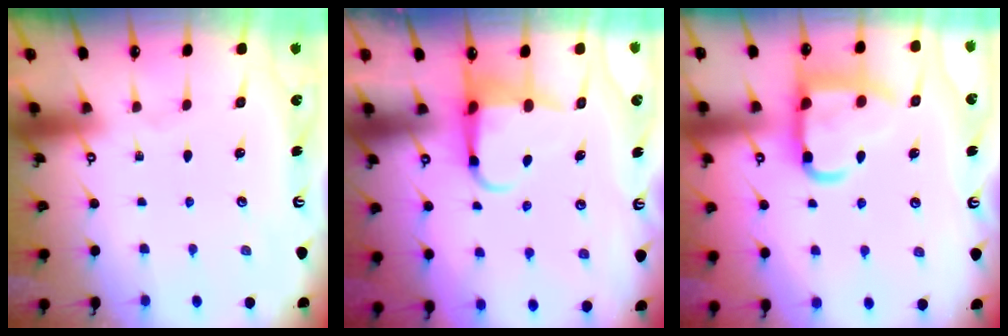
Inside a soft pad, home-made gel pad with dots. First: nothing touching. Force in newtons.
{"total": 4.8, "press": 4.7, "slide": 1.1}
{"total": 15.2, "press": 15.1, "slide": 1.6}